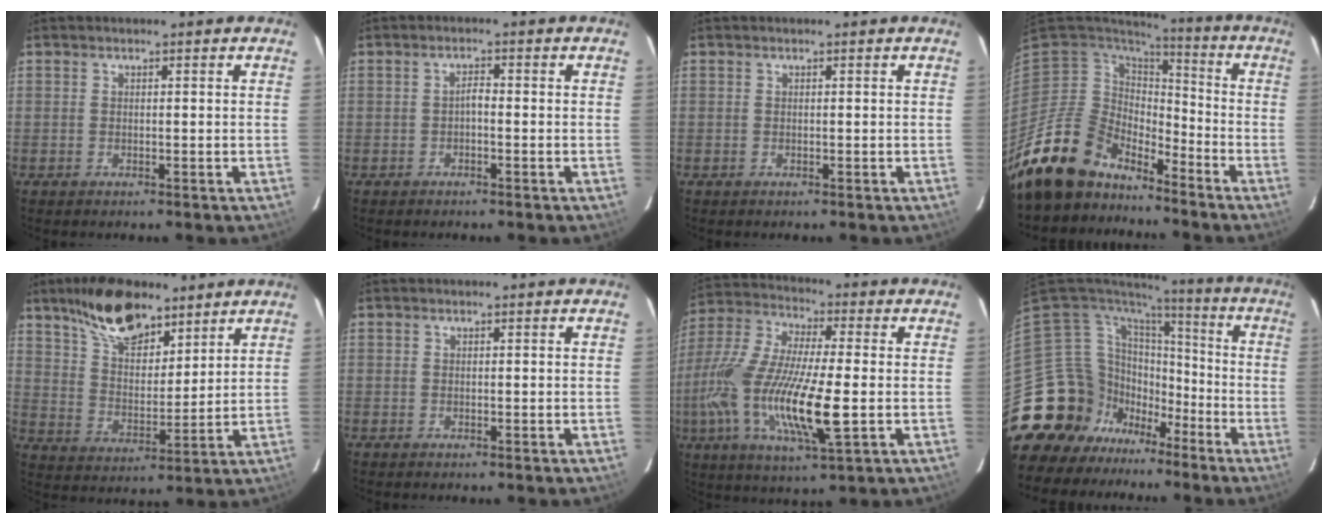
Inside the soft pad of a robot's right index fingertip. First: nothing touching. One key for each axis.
{"total": 1.3, "fx": -0.6, "fy": 0.5, "fz": 1.0, "tx": -0.019, "ty": 0.007, "tz": -0.012}
{"total": 0.0}
{"total": 15.2, "fx": -13.0, "fy": 7.1, "fz": 3.4, "tx": -0.094, "ty": 0.010, "tz": -0.235}
{"total": 14.7, "fx": 10.3, "fy": 6.6, "fz": 8.1, "tx": -0.141, "ty": 0.017, "tz": 0.188}
{"total": 0.0}
{"total": 20.6, "fx": -4.3, "fy": 4.7, "fz": 19.6, "tx": -0.401, "ty": -0.021, "tz": -0.089}
{"total": 18.2, "fx": -9.9, "fy": 14.6, "fz": 4.6, "tx": -0.132, "ty": 0.041, "tz": -0.162}